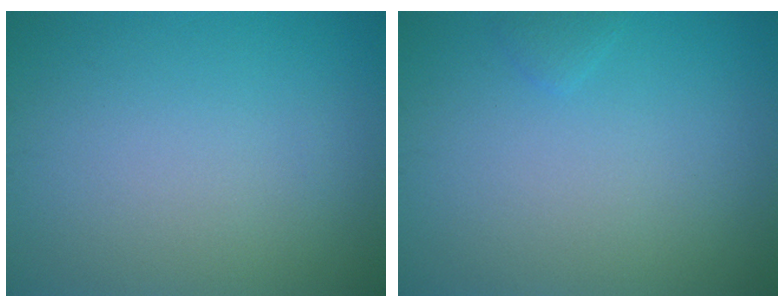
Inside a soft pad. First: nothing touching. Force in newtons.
{"total": 0.6, "press": 0.6, "slide": 0.0}